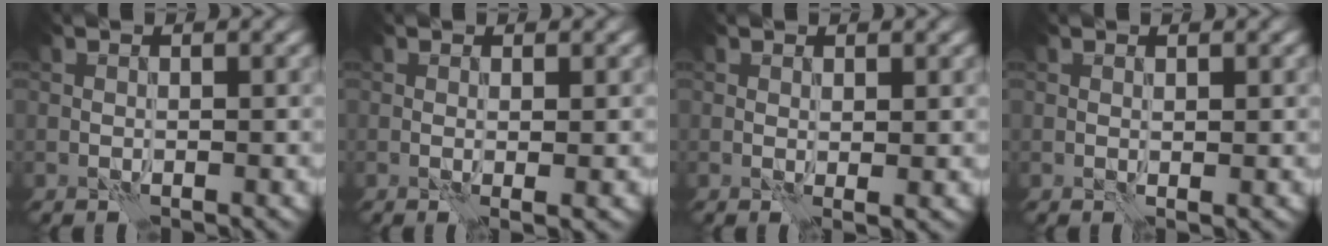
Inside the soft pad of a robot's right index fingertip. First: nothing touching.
{"total": 1.4, "force": [0.0, 0.2, 1.4], "torque": [-0.022, 0.000, -0.002]}
{"total": 1.0, "force": [0.4, 0.1, 0.9], "torque": [-0.013, -0.001, 0.007]}
{"total": 0.6, "force": [0.3, 0.0, 0.5], "torque": [-0.008, 0.000, 0.004]}